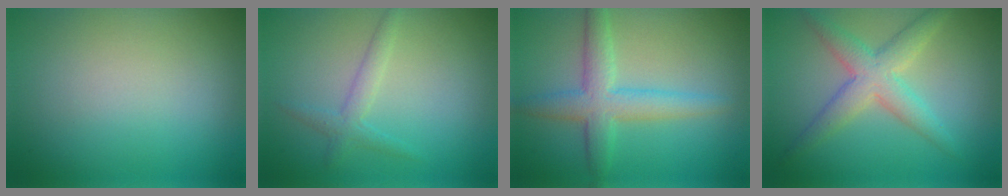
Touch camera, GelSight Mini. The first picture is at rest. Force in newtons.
{"total": 1.8, "press": 1.8, "slide": 0.0}
{"total": 4.3, "press": 4.3, "slide": 0.1}
{"total": 4.2, "press": 4.2, "slide": 0.0}